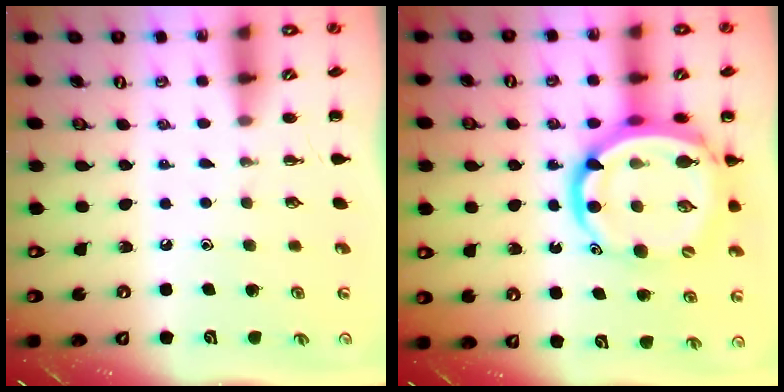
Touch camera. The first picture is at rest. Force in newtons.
{"total": 17.1, "press": 16.4, "slide": 4.6}